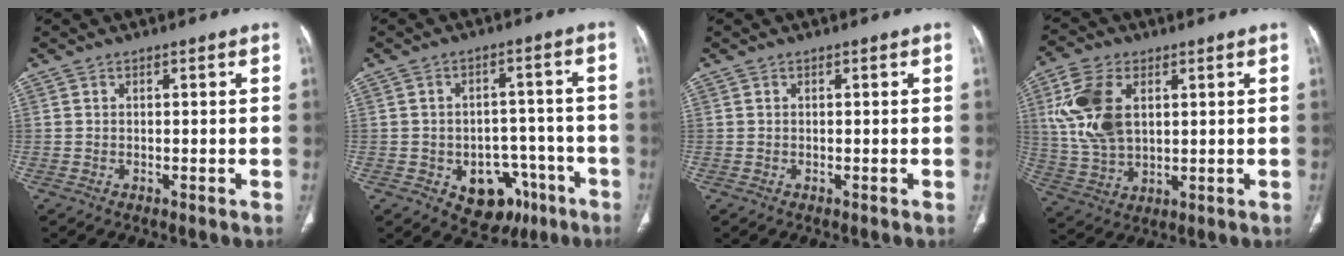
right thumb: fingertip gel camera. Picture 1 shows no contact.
{"total": 11.2, "force": [-5.3, 8.0, 5.8], "torque": [-0.039, 0.042, -0.060]}
{"total": 0.0}
{"total": 12.9, "force": [3.4, 7.7, 9.7], "torque": [-0.203, -0.004, 0.073]}